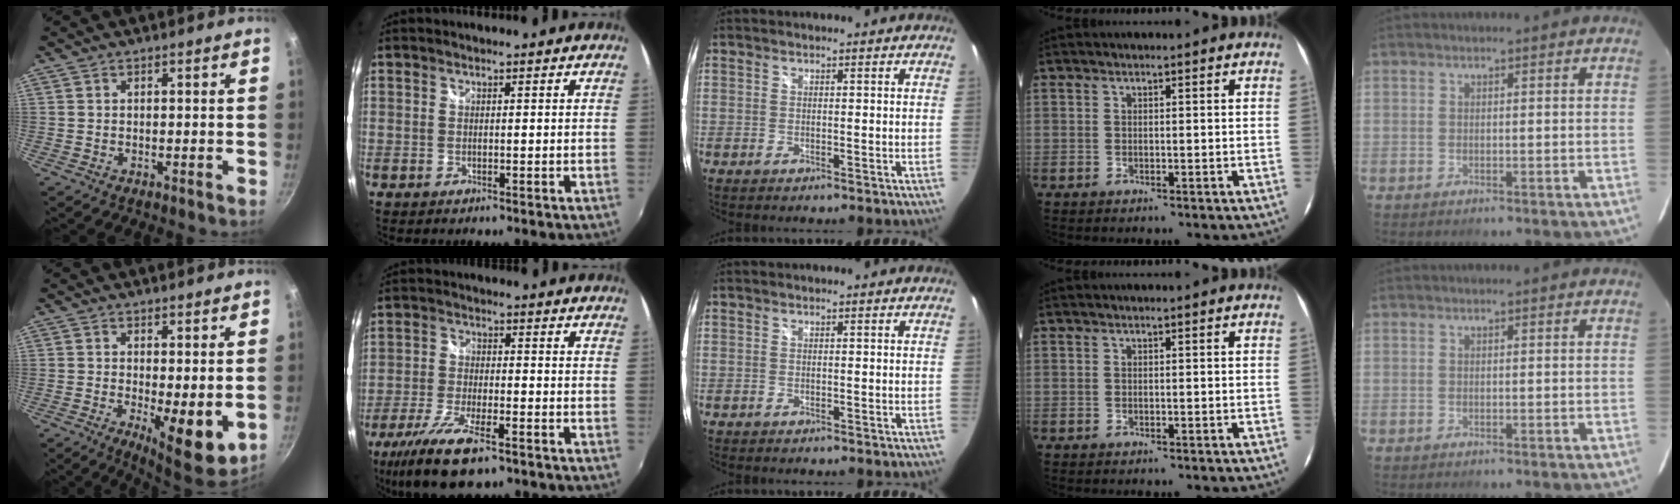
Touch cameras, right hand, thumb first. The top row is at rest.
{"thumb": {"total": 9.1, "force": [-0.7, 3.1, 8.6], "torque": [-0.103, -0.016, 0.001]}, "index": {"total": 12.7, "force": [-8.4, 3.9, 8.8], "torque": [-0.202, -0.036, -0.159]}}